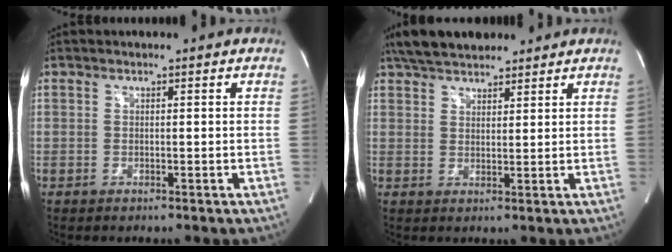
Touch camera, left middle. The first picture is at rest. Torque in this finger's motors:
{"motor_torque": [0.62, -0.50, 0.02, 0.02]}